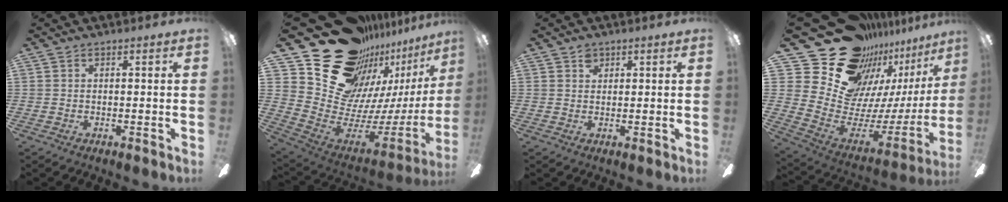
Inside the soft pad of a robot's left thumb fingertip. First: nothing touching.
{"total": 24.5, "force": [17.0, 14.5, 9.9], "torque": [-0.126, -0.147, 0.352]}
{"total": 2.4, "force": [1.6, 1.6, 0.7], "torque": [0.000, -0.007, 0.027]}
{"total": 25.2, "force": [18.7, 13.8, 9.7], "torque": [-0.166, -0.162, 0.380]}